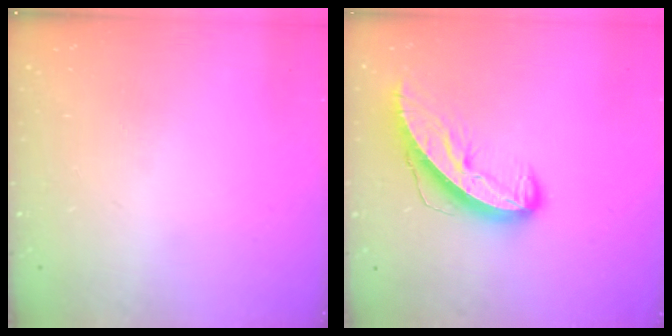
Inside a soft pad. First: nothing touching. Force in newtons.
{"total": 10.7, "press": 10.6, "slide": 1.3}